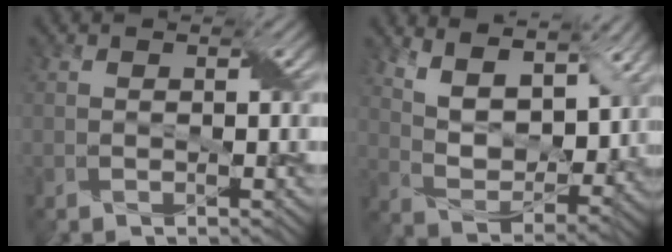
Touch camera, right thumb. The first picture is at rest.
{"total": 11.0, "force": [7.0, 5.0, 6.9], "torque": [-0.148, -0.003, 0.118]}